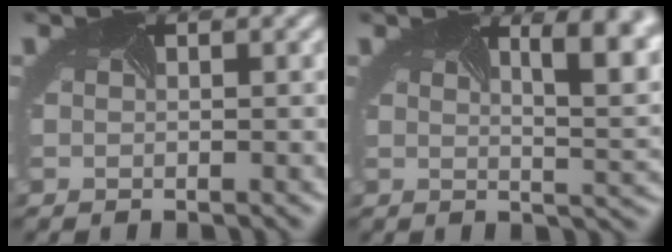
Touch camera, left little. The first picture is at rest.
{"total": 8.2, "force": [3.0, 3.1, 6.9], "torque": [-0.056, 0.024, 0.032]}